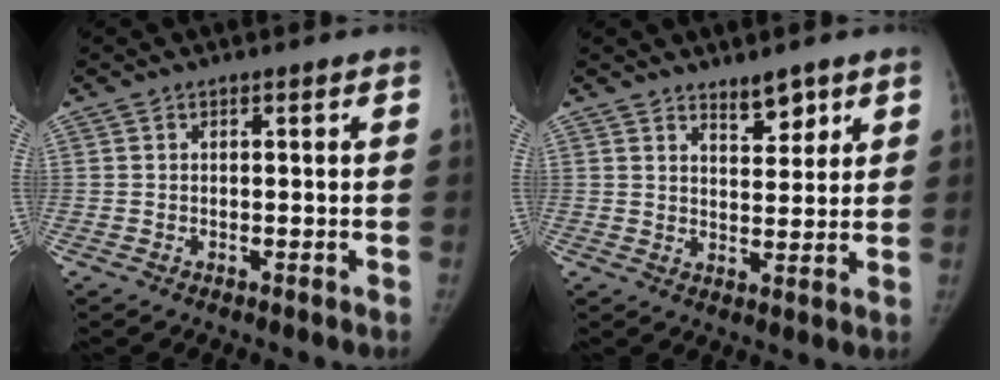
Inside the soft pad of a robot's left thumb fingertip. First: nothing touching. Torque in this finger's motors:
{"motor_torque": [-0.09, -0.05, 0.53, -0.21, -0.04]}